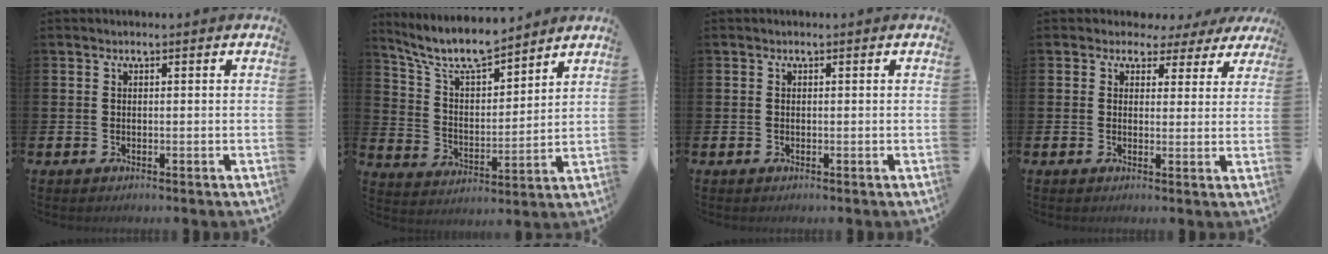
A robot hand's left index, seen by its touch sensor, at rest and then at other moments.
{"total": 8.5, "force": [7.7, 1.8, 3.0], "torque": [-0.090, -0.045, 0.137]}
{"total": 0.0}
{"total": 2.6, "force": [1.6, 2.0, 0.1], "torque": [-0.001, -0.009, 0.019]}